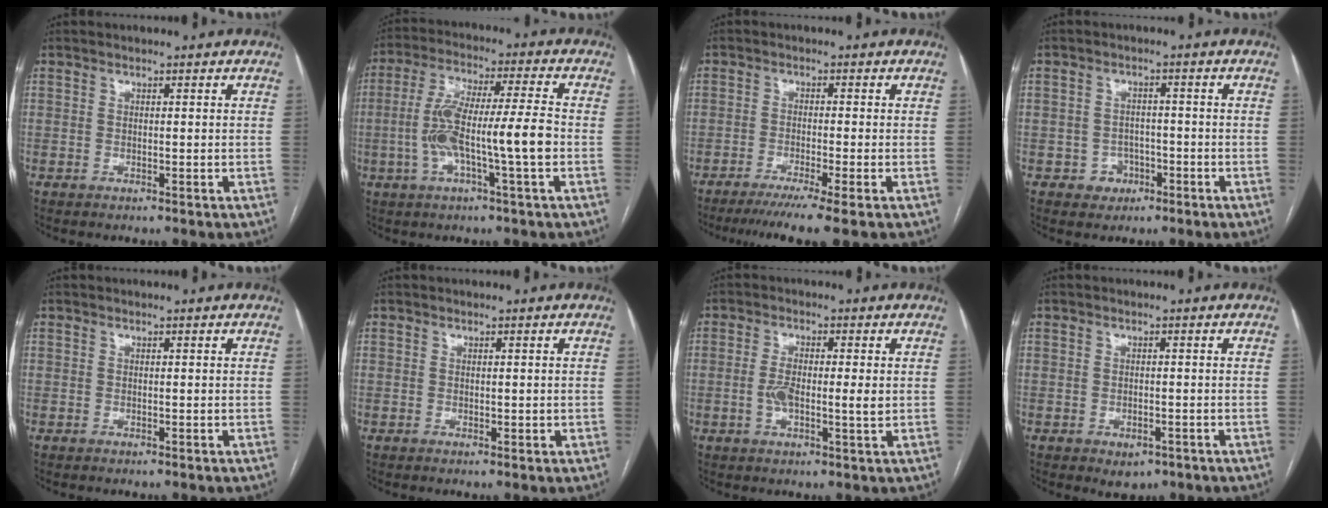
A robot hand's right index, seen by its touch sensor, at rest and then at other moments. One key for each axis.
{"total": 12.1, "fx": -2.5, "fy": 0.6, "fz": 11.8, "tx": -0.227, "ty": 0.019, "tz": -0.048}
{"total": 7.2, "fx": -5.2, "fy": -1.2, "fz": 4.9, "tx": -0.070, "ty": -0.019, "tz": -0.083}
{"total": 3.3, "fx": -1.5, "fy": 2.8, "fz": 0.6, "tx": 0.001, "ty": 0.011, "tz": -0.019}
{"total": 0.0}
{"total": 0.9, "fx": -0.1, "fy": 0.6, "fz": 0.7, "tx": -0.007, "ty": 0.000, "tz": 0.002}
{"total": 5.3, "fx": -0.2, "fy": 1.2, "fz": 5.1, "tx": -0.100, "ty": 0.002, "tz": -0.006}
{"total": 2.6, "fx": -1.4, "fy": 1.6, "fz": 1.5, "tx": -0.017, "ty": -0.001, "tz": -0.008}